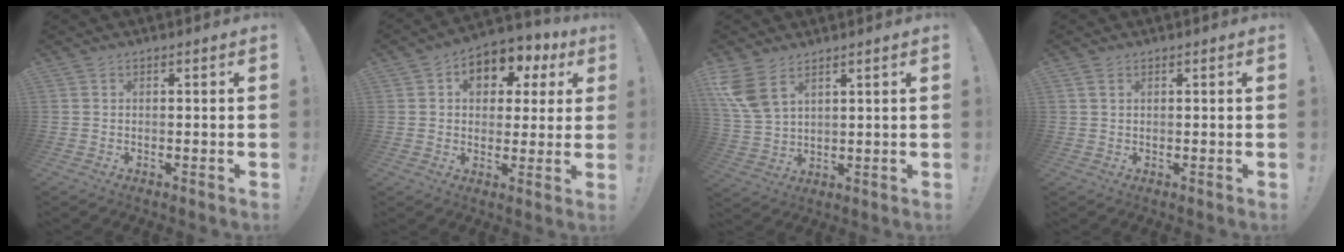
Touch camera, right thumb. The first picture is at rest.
{"total": 9.7, "force": [3.1, 7.1, 5.8], "torque": [-0.071, -0.010, 0.056]}
{"total": 9.0, "force": [5.6, 4.7, 5.4], "torque": [-0.112, -0.025, 0.109]}
{"total": 1.3, "force": [0.7, 0.8, 0.8], "torque": [-0.011, -0.002, 0.012]}